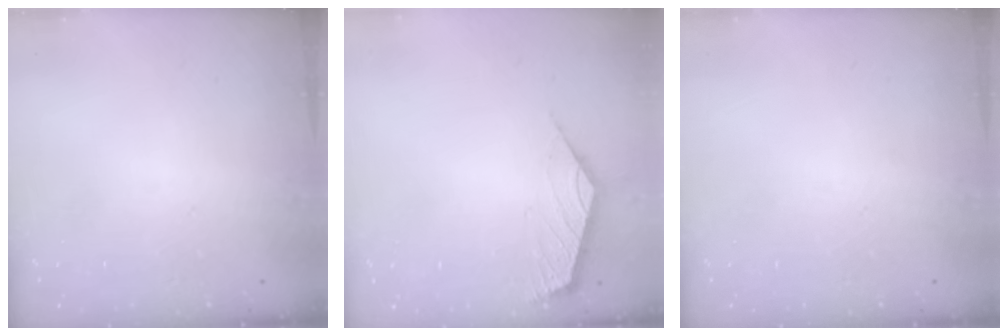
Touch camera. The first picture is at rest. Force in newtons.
{"total": 2.6, "press": 2.5, "slide": 0.6}
{"total": 0.0}